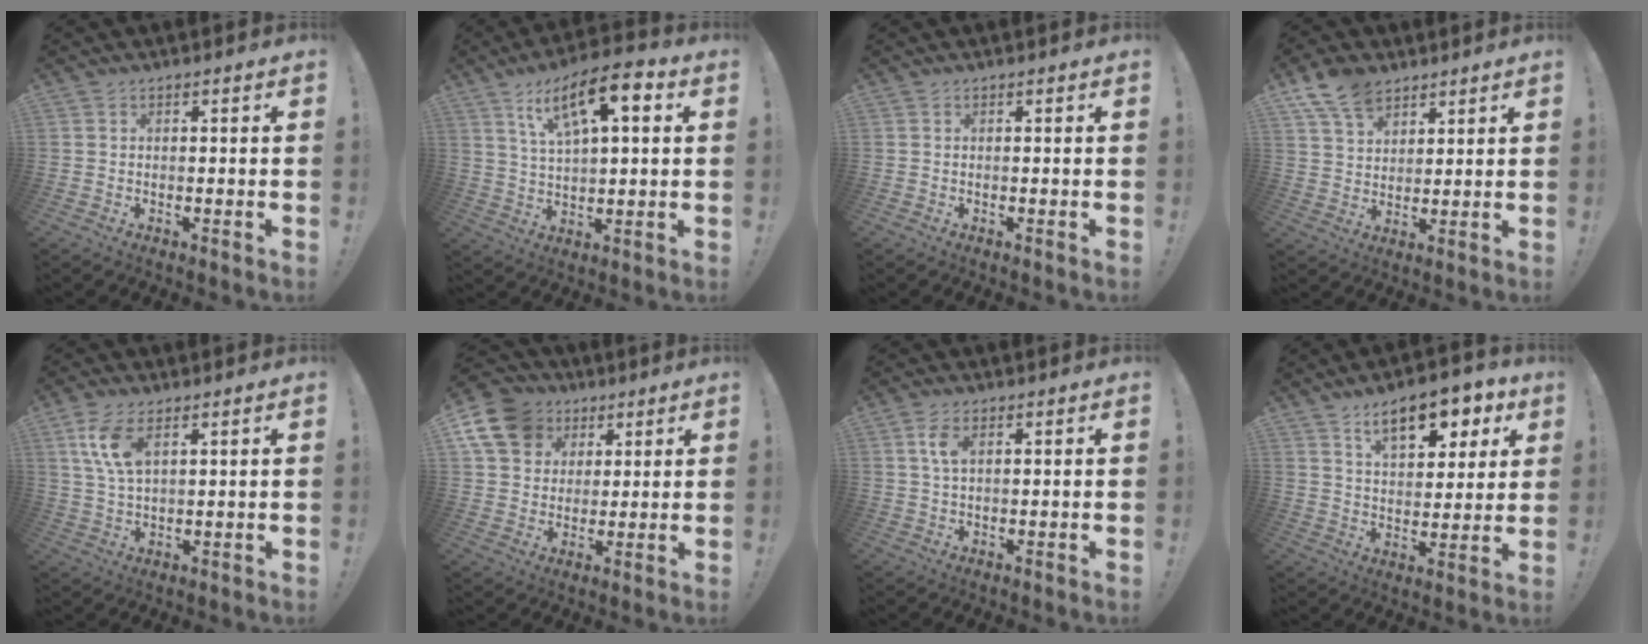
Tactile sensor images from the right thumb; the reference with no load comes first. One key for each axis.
{"total": 13.9, "fx": 6.4, "fy": 5.2, "fz": 11.2, "tx": -0.178, "ty": -0.018, "tz": 0.106}
{"total": 0.0}
{"total": 10.7, "fx": 7.3, "fy": 6.5, "fz": 4.5, "tx": -0.080, "ty": -0.034, "tz": 0.142}
{"total": 8.8, "fx": 3.9, "fy": 4.0, "fz": 6.8, "tx": -0.132, "ty": -0.012, "tz": 0.069}
{"total": 14.8, "fx": 6.2, "fy": 11.8, "fz": 6.6, "tx": -0.107, "ty": -0.031, "tz": 0.123}
{"total": 4.2, "fx": 1.3, "fy": 2.0, "fz": 3.4, "tx": -0.055, "ty": -0.002, "tz": 0.020}
{"total": 14.0, "fx": 8.0, "fy": 6.7, "fz": 9.4, "tx": -0.128, "ty": -0.042, "tz": 0.134}